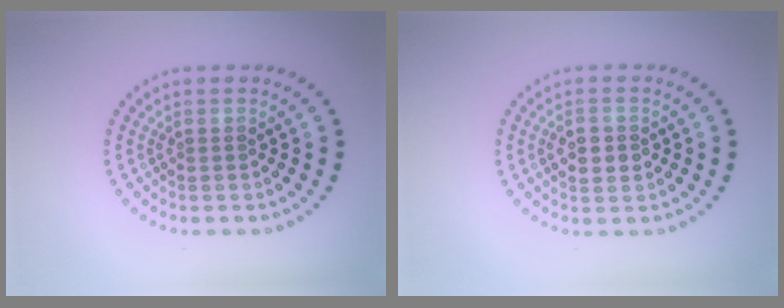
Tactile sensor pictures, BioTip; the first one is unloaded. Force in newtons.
{"total": 2.0, "press": 2.0, "slide": 0.2}